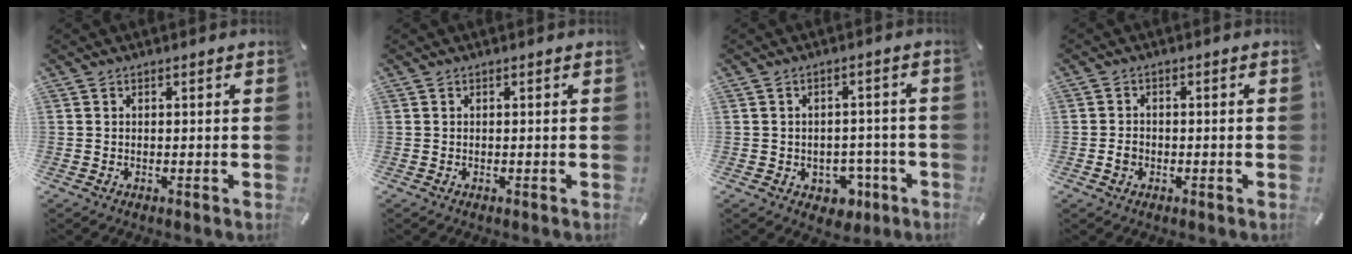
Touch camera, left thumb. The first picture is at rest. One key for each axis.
{"total": 0.0}
{"total": 5.5, "fx": -1.3, "fy": 5.0, "fz": 2.0, "tx": -0.016, "ty": 0.008, "tz": -0.021}
{"total": 2.1, "fx": -0.7, "fy": 1.7, "fz": 0.9, "tx": -0.017, "ty": 0.007, "tz": -0.014}